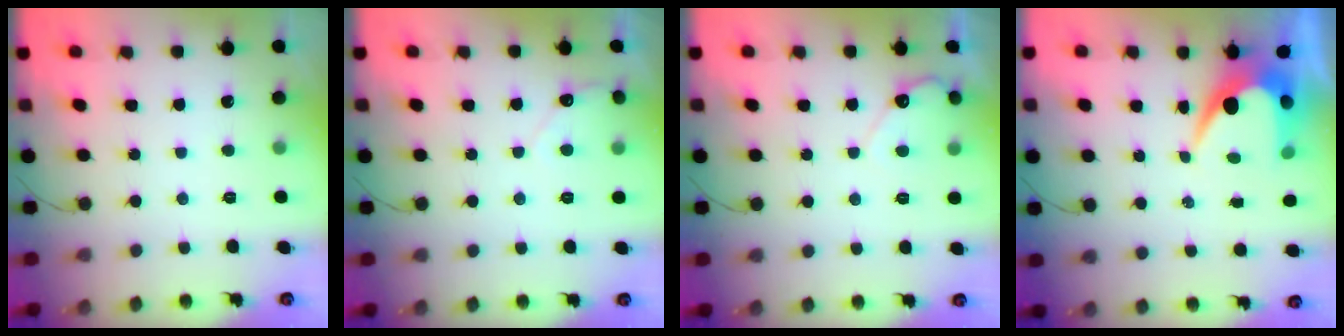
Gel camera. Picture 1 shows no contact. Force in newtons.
{"total": 4.0, "press": 3.9, "slide": 0.3}
{"total": 4.4, "press": 4.4, "slide": 0.3}
{"total": 6.7, "press": 6.6, "slide": 0.5}